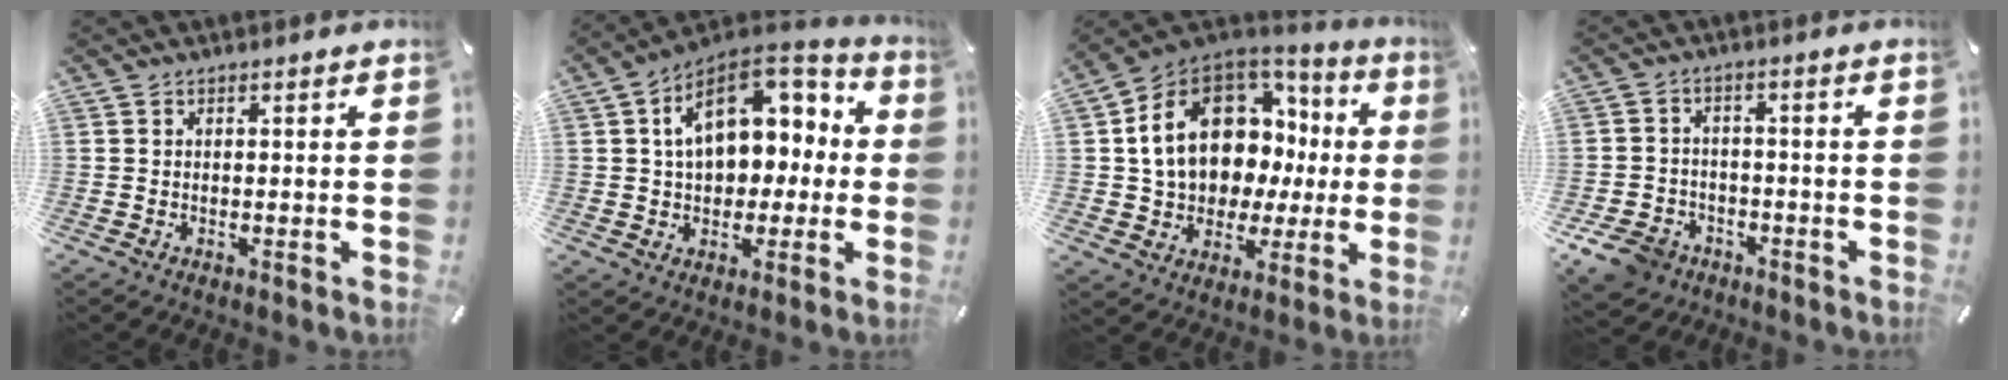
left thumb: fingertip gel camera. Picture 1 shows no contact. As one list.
[{"total": 15.3, "force": [4.1, 11.3, 9.5], "torque": [-0.143, -0.016, 0.077]}, {"total": 17.2, "force": [5.3, 13.1, 9.8], "torque": [-0.196, -0.034, 0.104]}, {"total": 7.6, "force": [-4.7, 5.5, 2.4], "torque": [-0.061, 0.032, -0.089]}]